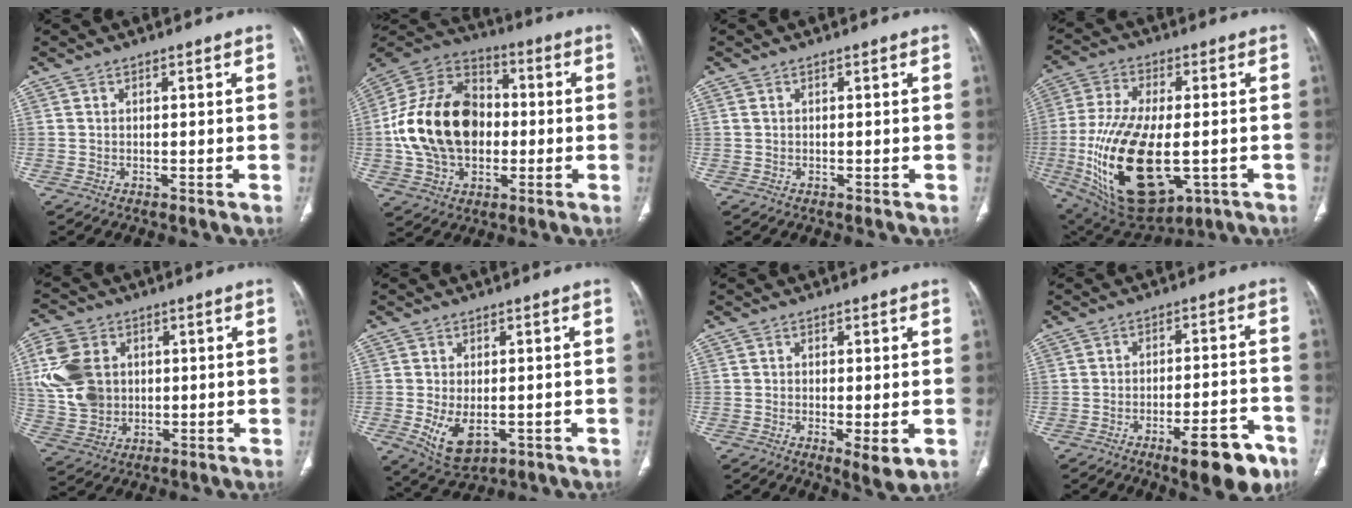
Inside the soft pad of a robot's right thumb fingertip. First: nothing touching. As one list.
[{"total": 22.5, "force": [-0.8, 16.1, 15.8], "torque": [-0.280, 0.027, -0.011]}, {"total": 0.5, "force": [0.2, 0.4, 0.3], "torque": [-0.006, 0.006, 0.007]}, {"total": 25.3, "force": [-5.5, 12.9, 21.1], "torque": [-0.438, -0.021, -0.068]}, {"total": 13.7, "force": [2.4, 10.8, 8.0], "torque": [-0.153, 0.003, 0.053]}, {"total": 7.7, "force": [-1.9, 4.5, 6.0], "torque": [-0.103, -0.010, -0.016]}, {"total": 4.9, "force": [-1.3, 1.4, 4.5], "torque": [-0.076, -0.015, -0.021]}, {"total": 11.6, "force": [-6.9, 3.7, 8.6], "torque": [-0.102, 0.043, -0.094]}]